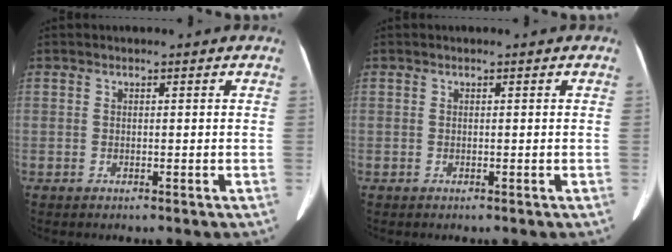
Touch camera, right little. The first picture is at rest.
{"total": 0.0}